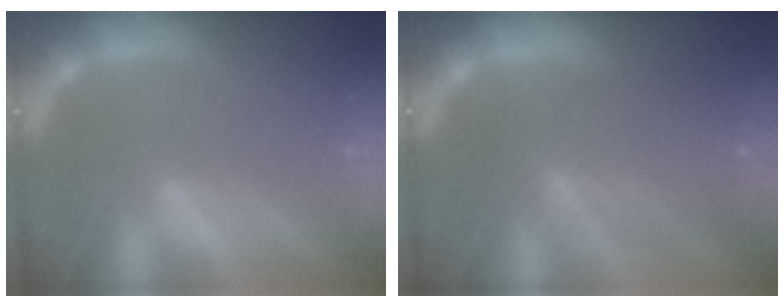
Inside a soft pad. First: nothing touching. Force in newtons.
{"total": 7.1}